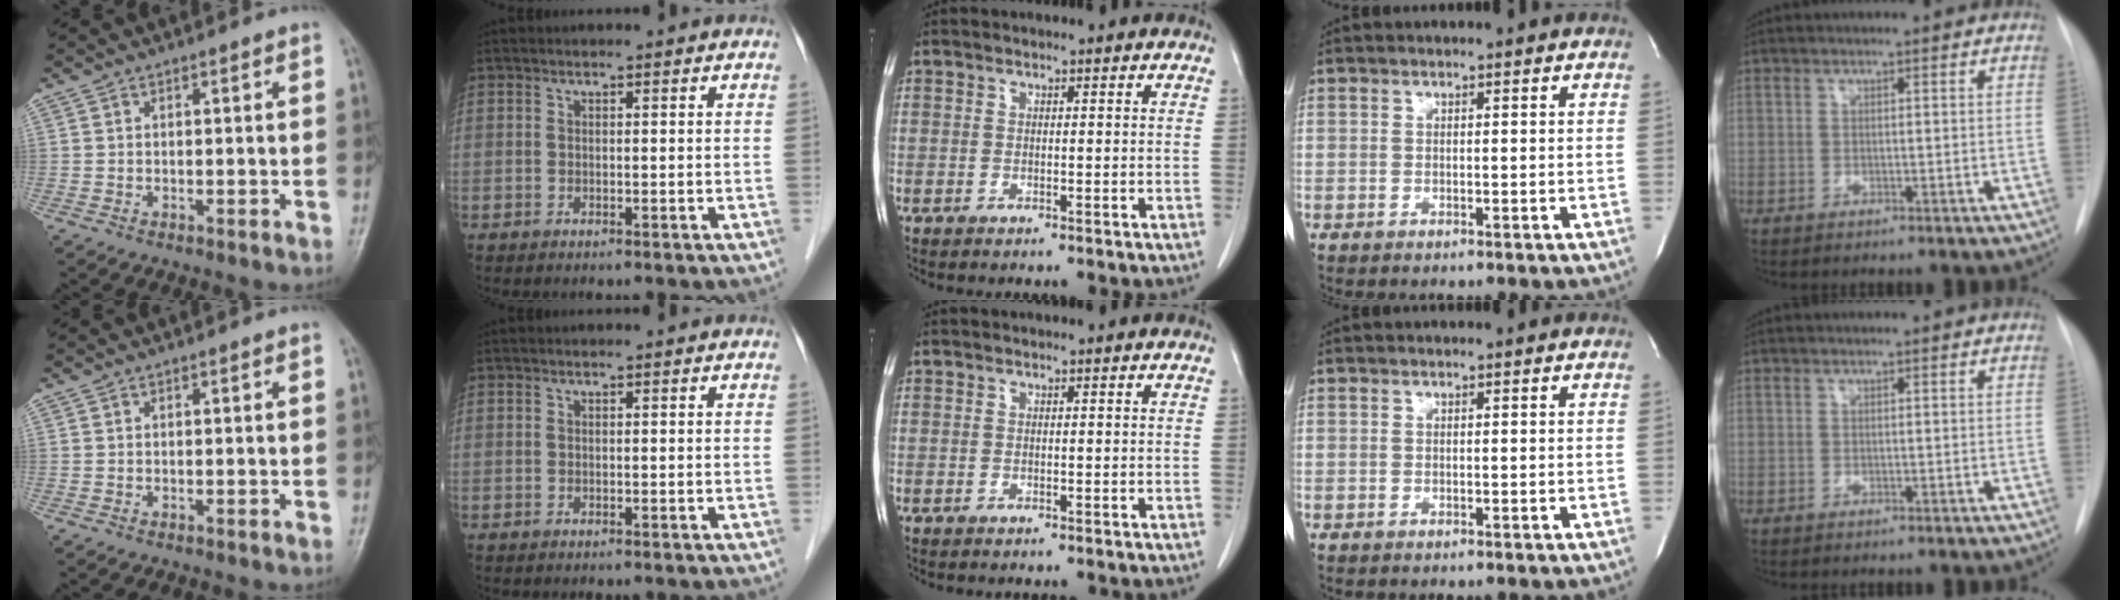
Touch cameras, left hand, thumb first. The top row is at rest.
{}